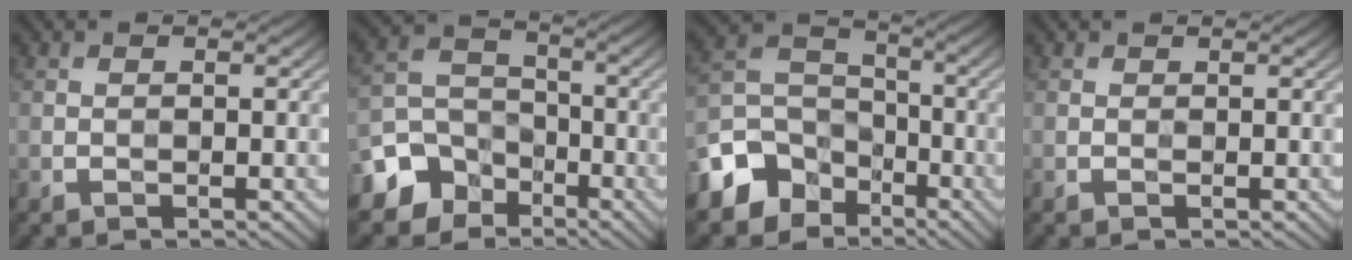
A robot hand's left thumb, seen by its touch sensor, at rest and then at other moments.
{"total": 10.2, "force": [-6.0, 7.8, 2.5], "torque": [-0.076, -0.027, -0.128]}
{"total": 11.0, "force": [-6.6, 8.0, 3.7], "torque": [-0.118, -0.019, -0.135]}
{"total": 0.0}